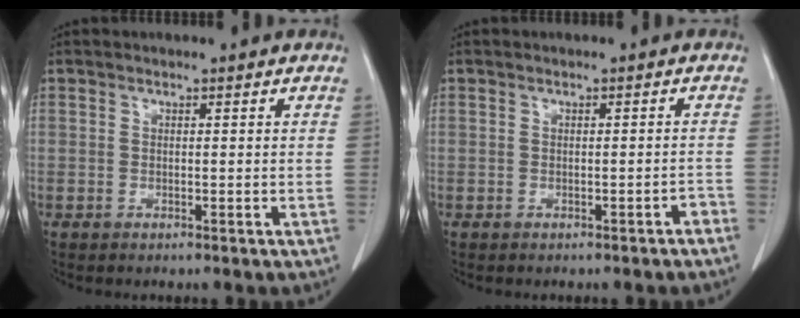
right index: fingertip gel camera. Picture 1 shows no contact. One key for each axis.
{"total": 1.4, "fx": -1.1, "fy": 0.2, "fz": 0.8, "tx": -0.013, "ty": -0.001, "tz": -0.011}